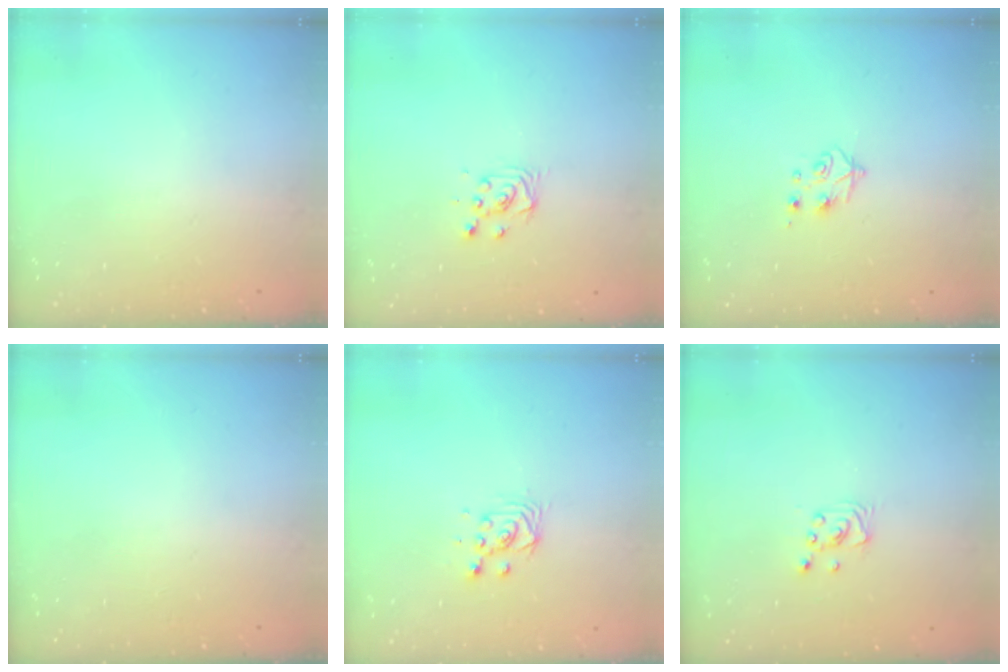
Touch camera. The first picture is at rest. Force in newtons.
{"total": 3.8, "press": 3.7, "slide": 0.5}
{"total": 4.4, "press": 4.4, "slide": 0.6}
{"total": 0.0}
{"total": 3.5, "press": 3.5, "slide": 0.2}
{"total": 2.2, "press": 2.2, "slide": 0.2}